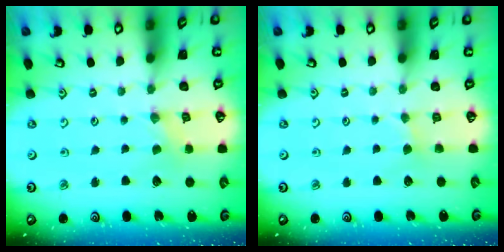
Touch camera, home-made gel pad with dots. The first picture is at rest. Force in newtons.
{"total": 1.1, "press": 1.1, "slide": 0.3}